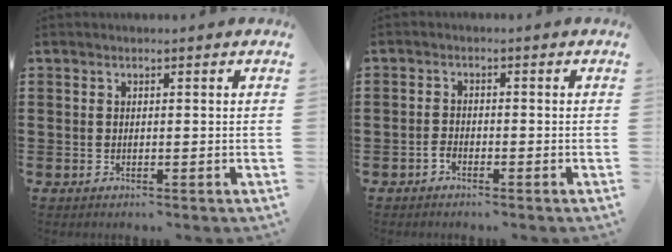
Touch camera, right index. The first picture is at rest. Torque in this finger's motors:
{"motor_torque": [0.42, 1.72, -0.56, -0.21]}